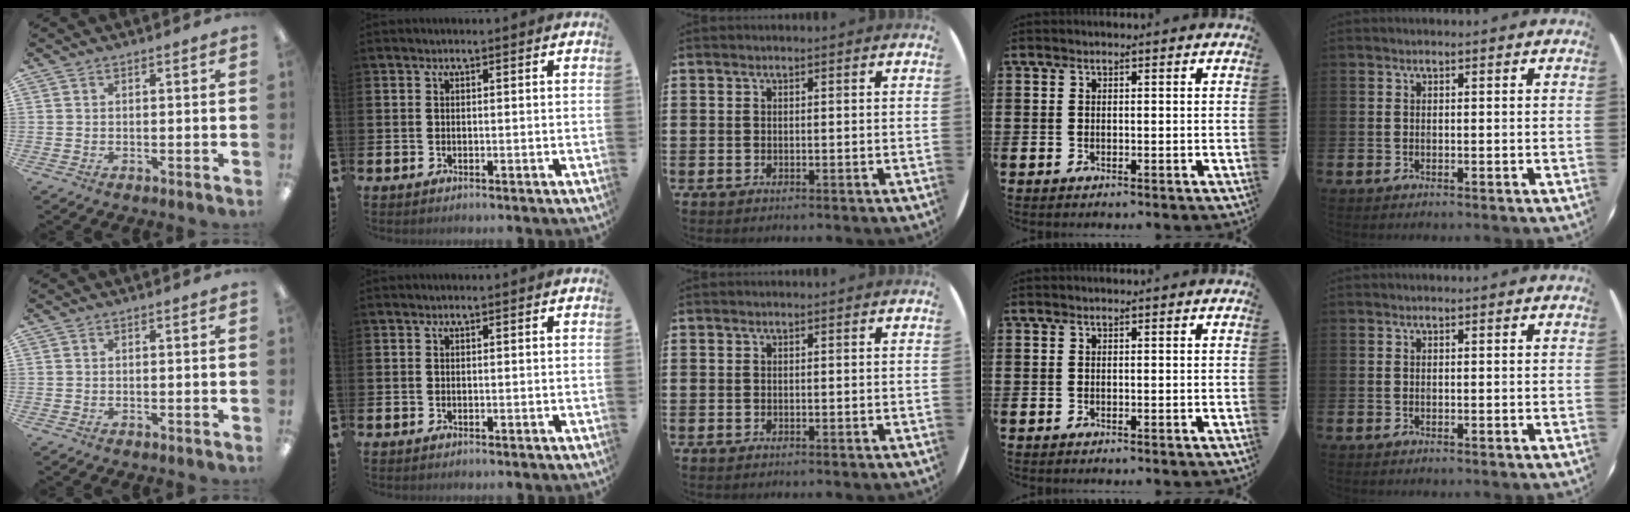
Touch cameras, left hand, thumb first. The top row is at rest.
{}